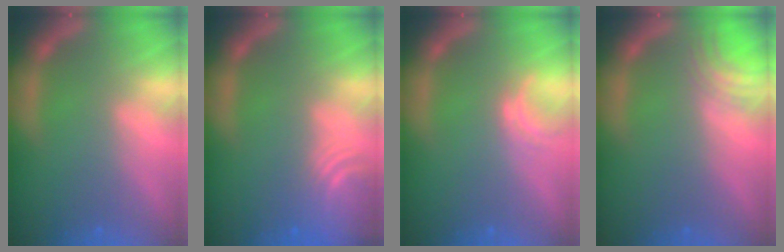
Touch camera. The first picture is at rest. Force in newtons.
{"total": 5.5}
{"total": 1.5}
{"total": 3.0}